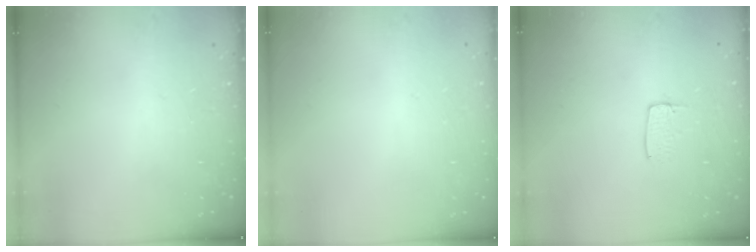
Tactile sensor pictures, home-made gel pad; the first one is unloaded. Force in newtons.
{"total": 0.0}
{"total": 4.2, "press": 4.2, "slide": 0.3}